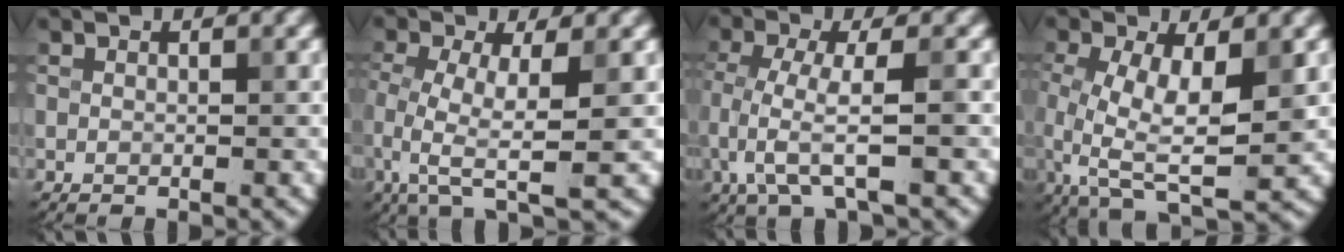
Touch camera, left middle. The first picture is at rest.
{"total": 5.6, "force": [-1.2, 1.7, 5.2], "torque": [-0.109, -0.010, -0.026]}
{"total": 4.7, "force": [-1.5, 1.1, 4.3], "torque": [-0.090, -0.004, -0.030]}
{"total": 7.9, "force": [-0.4, 3.4, 7.1], "torque": [-0.145, -0.006, -0.007]}